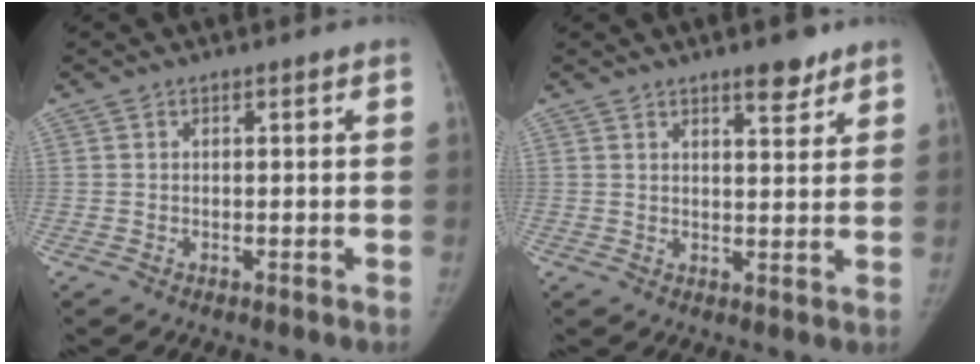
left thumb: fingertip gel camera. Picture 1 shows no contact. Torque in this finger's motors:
{"motor_torque": [0.72, -0.23, 0.76, -0.59, 0.03]}